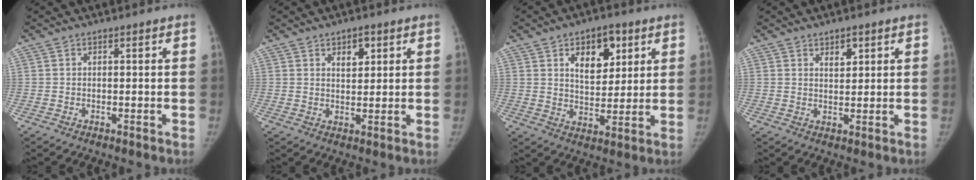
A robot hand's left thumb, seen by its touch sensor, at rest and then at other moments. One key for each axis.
{"total": 4.1, "fx": 1.9, "fy": 2.4, "fz": 2.7, "tx": -0.024, "ty": -0.010, "tz": 0.030}
{"total": 10.4, "fx": 4.5, "fy": 6.3, "fz": 6.9, "tx": -0.065, "ty": -0.020, "tz": 0.069}
{"total": 3.1, "fx": 1.7, "fy": 1.8, "fz": 2.0, "tx": -0.017, "ty": -0.010, "tz": 0.028}